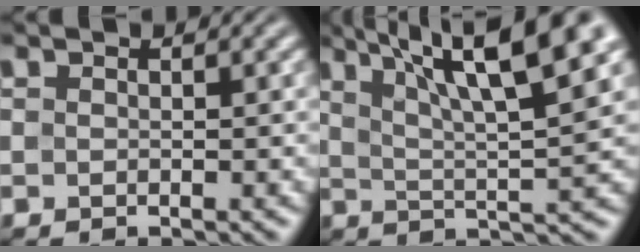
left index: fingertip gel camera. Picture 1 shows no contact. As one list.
[{"total": 11.8, "force": [6.7, 2.5, 9.3], "torque": [-0.137, 0.020, 0.110]}]